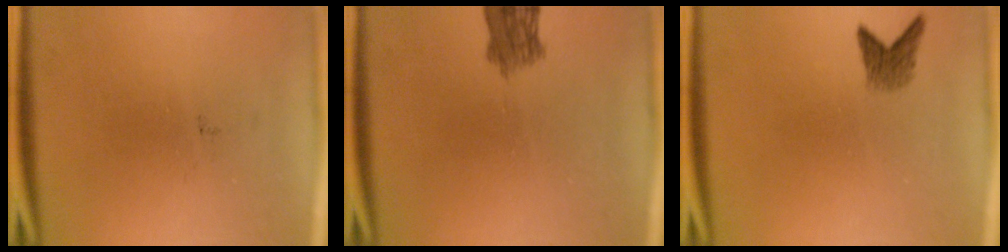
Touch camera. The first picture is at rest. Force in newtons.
{"total": 3.5}
{"total": 2.0}